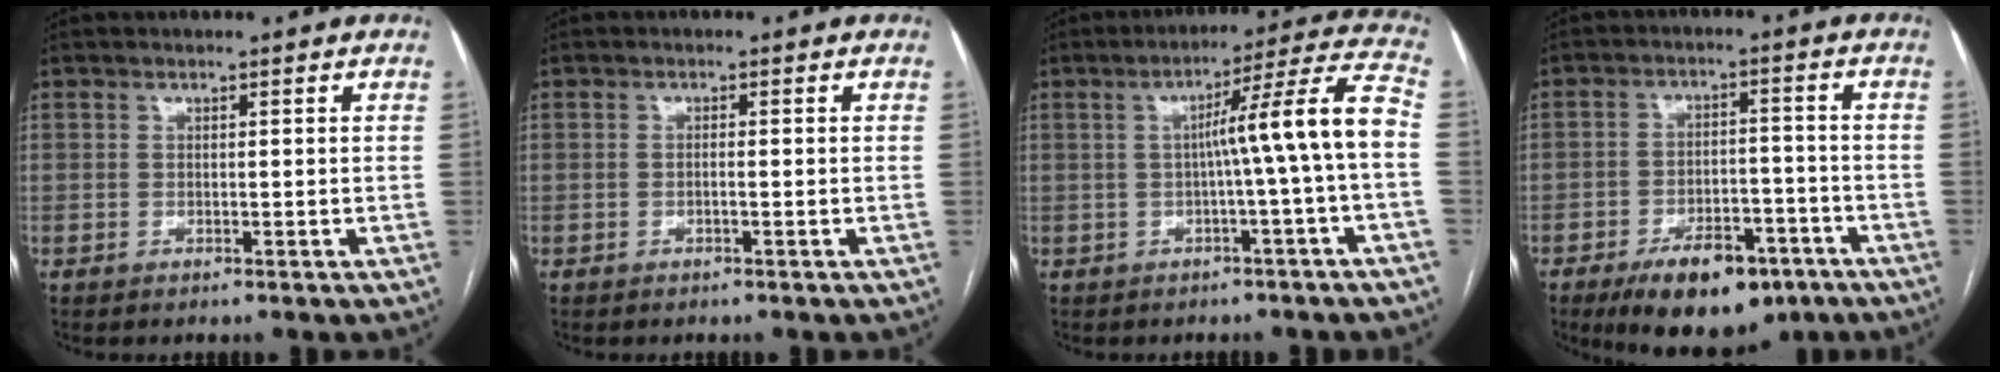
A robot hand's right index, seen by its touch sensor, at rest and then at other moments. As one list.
[{"total": 0.8, "force": [-0.2, 0.1, 0.7], "torque": [-0.013, 0.001, -0.003]}, {"total": 10.3, "force": [-1.0, -1.6, 10.1], "torque": [-0.142, 0.024, -0.013]}, {"total": 12.4, "force": [-8.1, 5.5, 7.7], "torque": [-0.114, 0.002, -0.121]}]